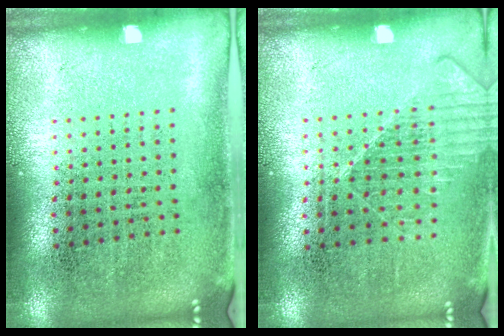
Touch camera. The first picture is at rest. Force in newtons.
{"total": 1.3, "press": 1.3, "slide": 0.3}